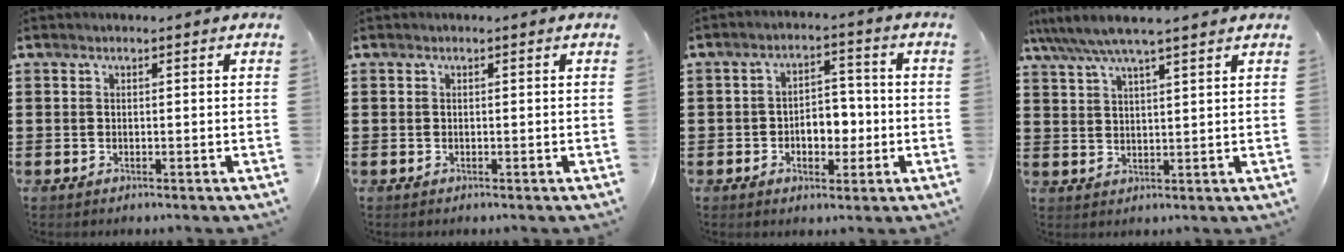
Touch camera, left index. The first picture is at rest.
{"total": 0.0}
{"total": 5.1, "force": [-1.2, 3.4, 3.6], "torque": [-0.056, 0.003, -0.030]}
{"total": 5.3, "force": [4.4, 0.0, 2.9], "torque": [-0.071, -0.017, 0.078]}